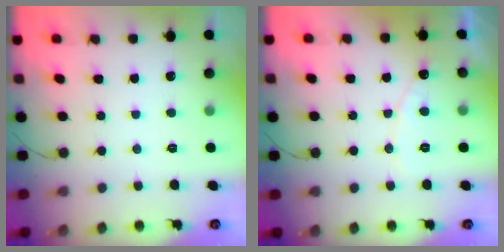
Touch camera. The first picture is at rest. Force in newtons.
{"total": 5.9, "press": 5.9, "slide": 0.5}